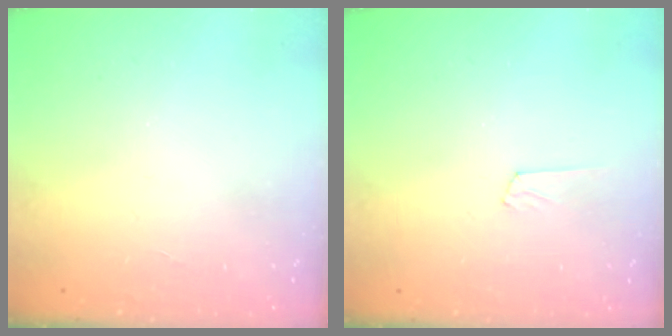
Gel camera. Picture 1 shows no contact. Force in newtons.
{"total": 6.2, "press": 6.2, "slide": 0.4}